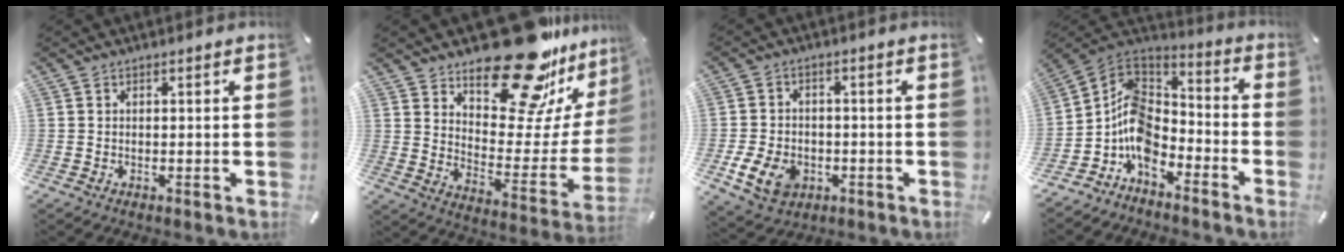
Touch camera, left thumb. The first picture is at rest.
{"total": 25.8, "force": [19.9, 10.7, 12.4], "torque": [-0.159, -0.140, 0.331]}
{"total": 9.1, "force": [-2.9, 7.0, 5.0], "torque": [-0.096, 0.012, -0.052]}
{"total": 10.0, "force": [-6.5, 6.4, 4.1], "torque": [-0.104, 0.011, -0.128]}